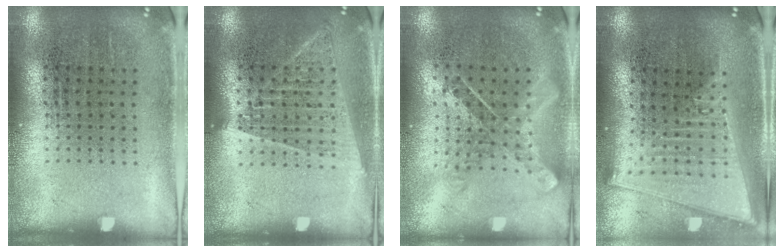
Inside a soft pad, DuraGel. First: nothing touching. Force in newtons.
{"total": 1.4, "press": 1.3, "slide": 0.5}
{"total": 0.9, "press": 0.9, "slide": 0.2}
{"total": 2.2, "press": 1.8, "slide": 1.2}